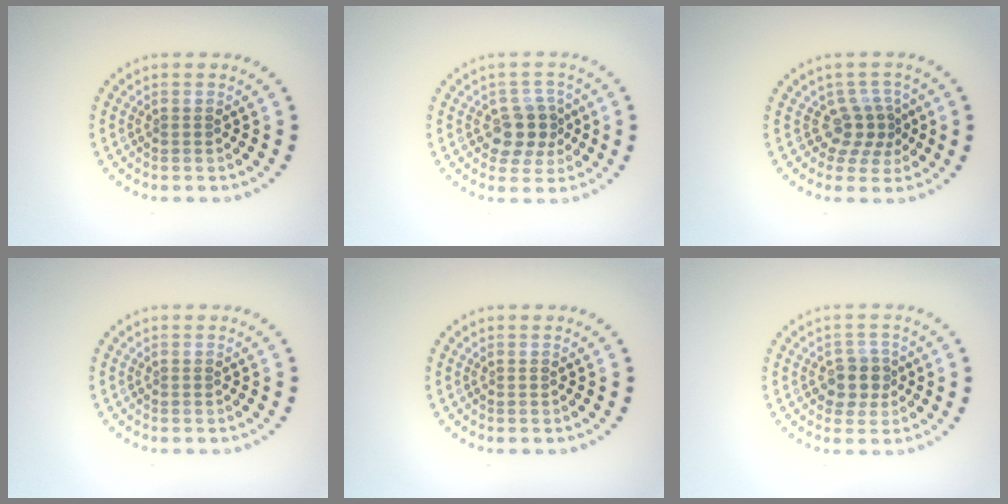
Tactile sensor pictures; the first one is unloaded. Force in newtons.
{"total": 3.7, "press": 3.4, "slide": 1.4}
{"total": 2.9, "press": 2.2, "slide": 1.9}
{"total": 0.0}
{"total": 0.0}
{"total": 2.7, "press": 2.4, "slide": 1.1}